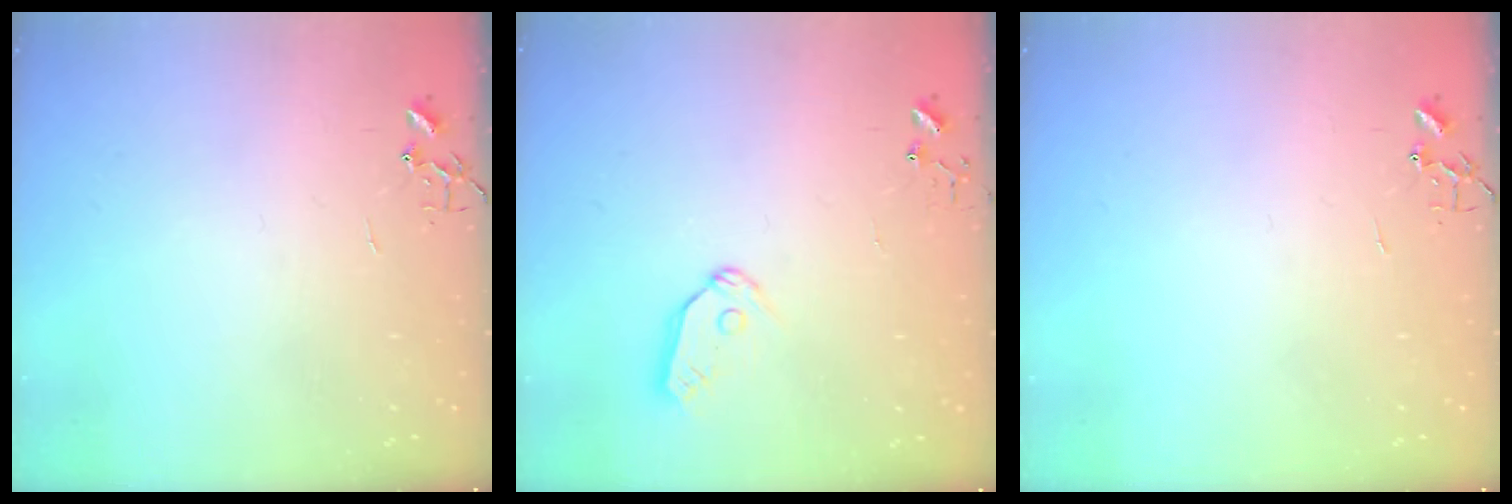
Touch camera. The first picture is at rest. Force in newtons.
{"total": 7.7, "press": 7.7, "slide": 0.7}
{"total": 0.0}